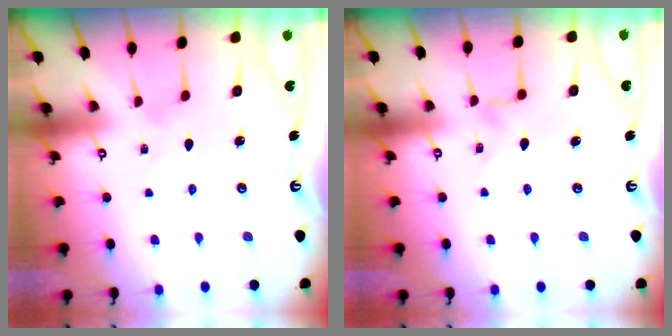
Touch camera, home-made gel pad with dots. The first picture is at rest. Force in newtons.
{"total": 0.0}